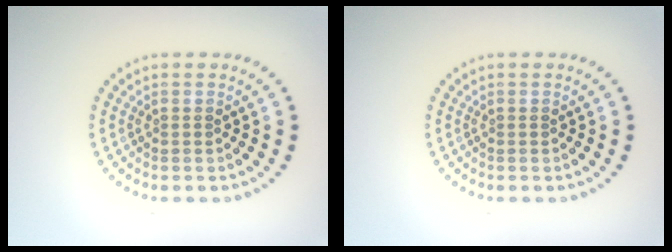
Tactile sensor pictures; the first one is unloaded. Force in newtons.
{"total": 0.0}